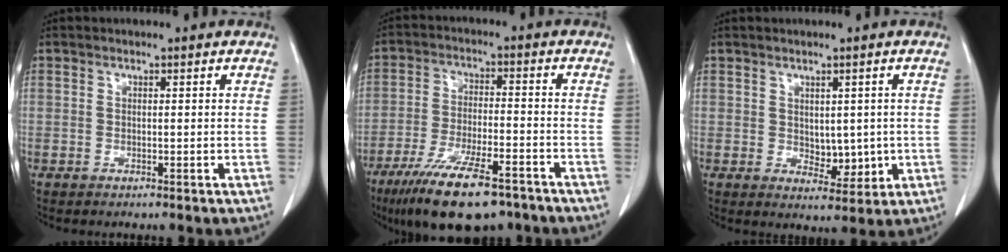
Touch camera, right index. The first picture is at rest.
{"total": 14.8, "force": [-10.6, 3.6, 9.7], "torque": [-0.174, -0.029, -0.179]}
{"total": 4.8, "force": [-0.2, 2.8, 3.9], "torque": [-0.047, -0.006, 0.010]}